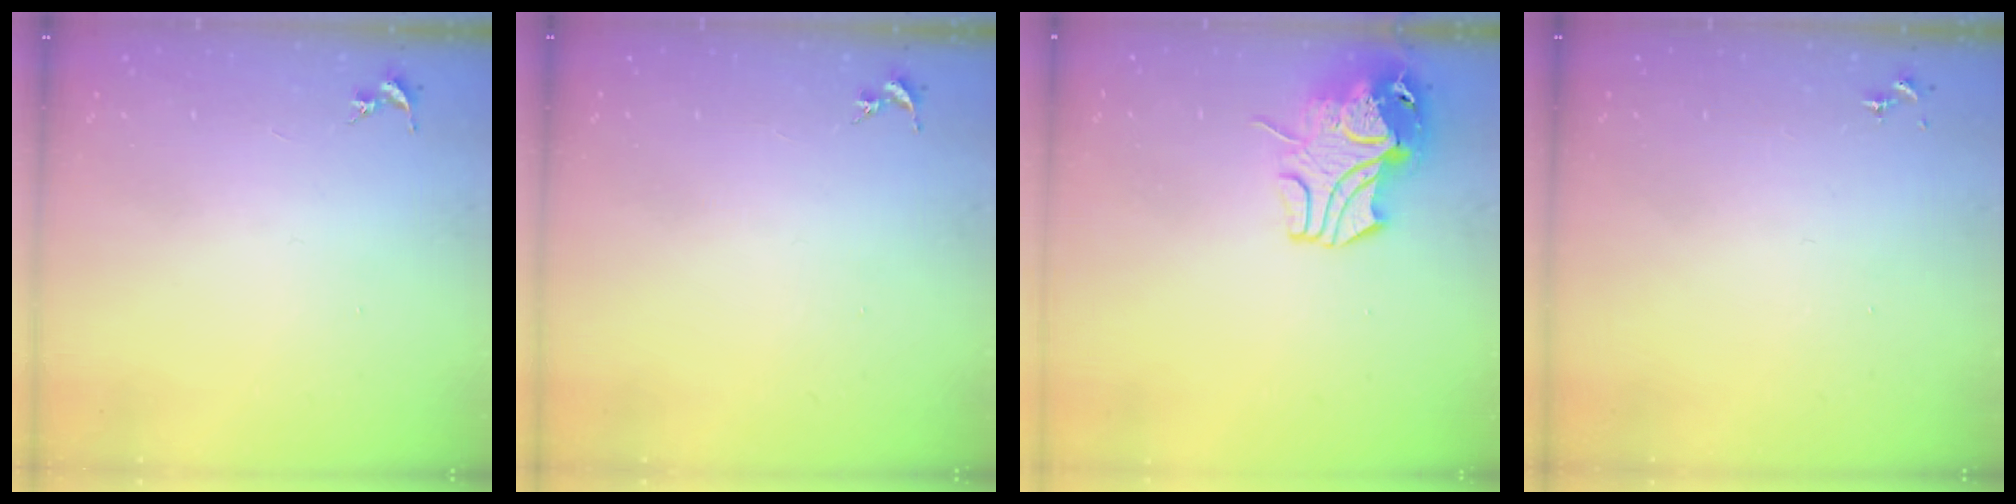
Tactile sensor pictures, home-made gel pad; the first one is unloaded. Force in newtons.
{"total": 0.0}
{"total": 12.1, "press": 12.0, "slide": 1.8}
{"total": 0.0}